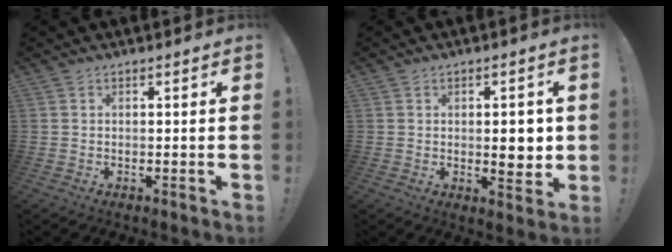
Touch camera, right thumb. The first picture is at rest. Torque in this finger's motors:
{"motor_torque": [0.60, 1.65, 0.75, -0.60, 0.27]}